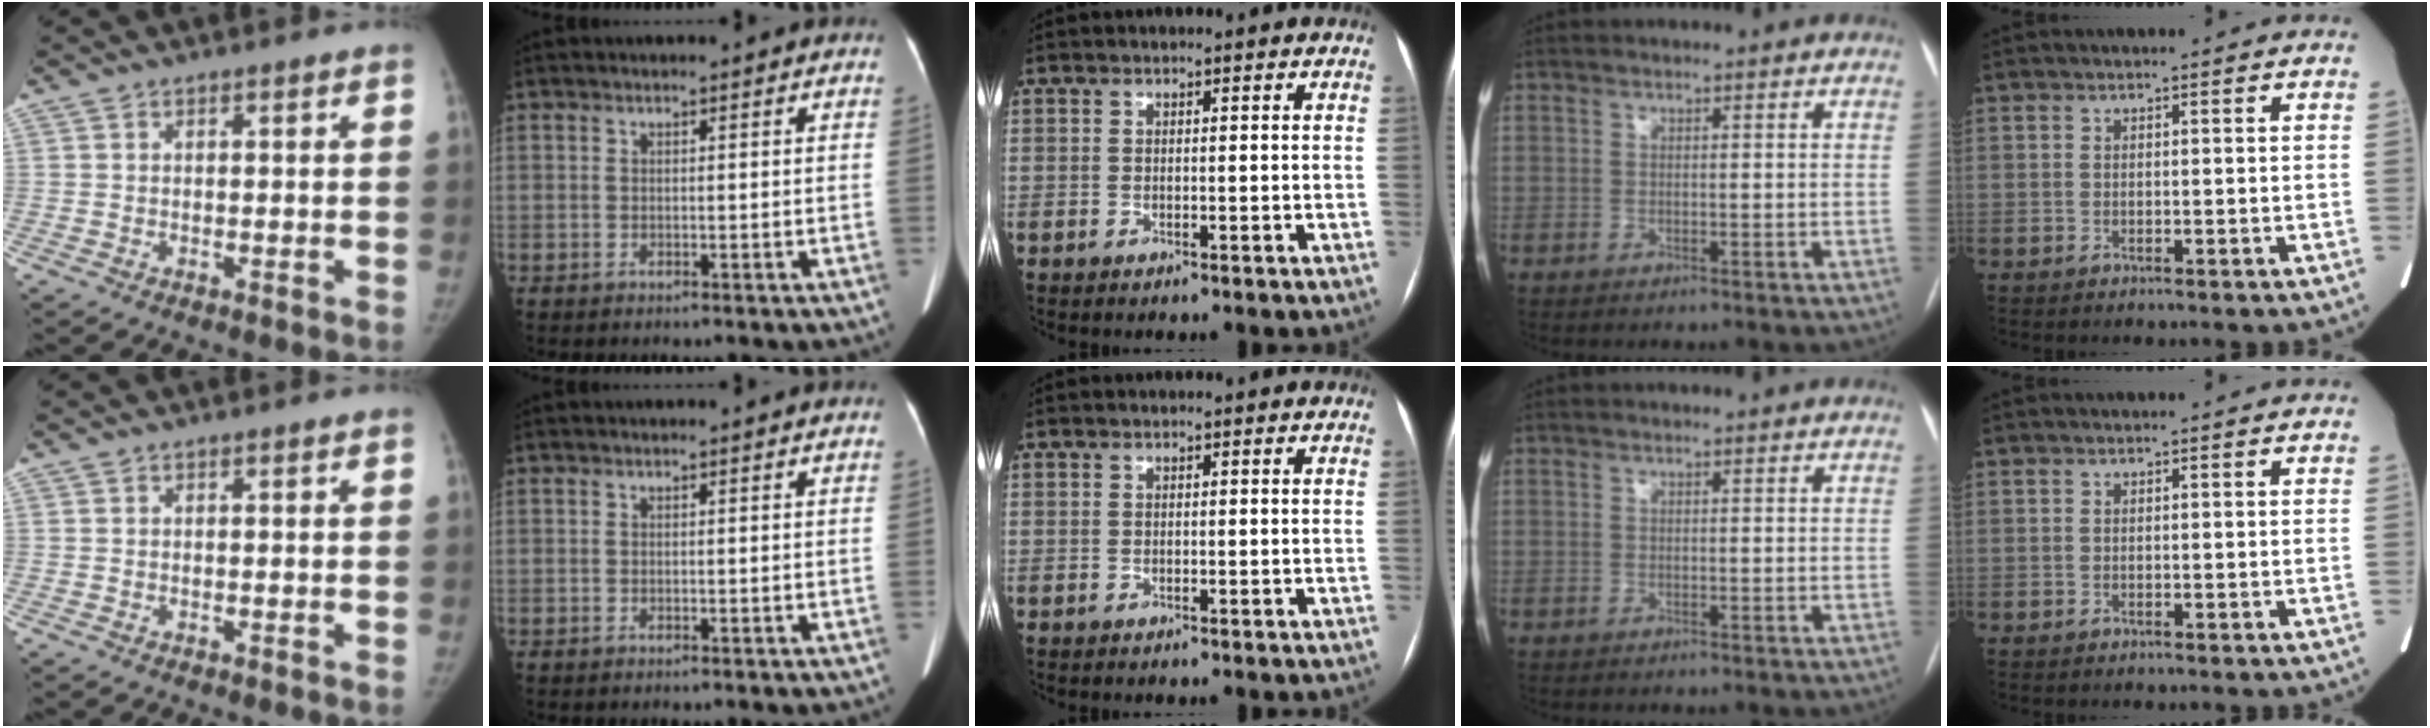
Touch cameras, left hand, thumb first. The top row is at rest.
{}